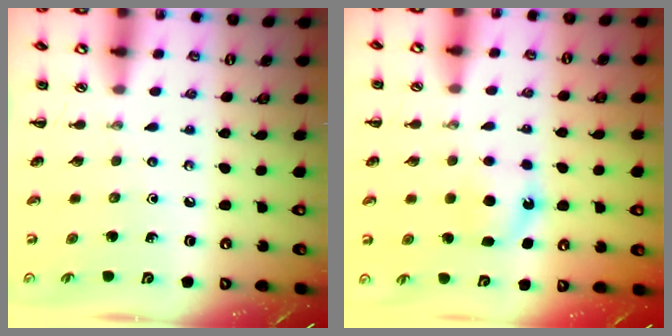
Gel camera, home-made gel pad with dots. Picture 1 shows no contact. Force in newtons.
{"total": 5.8, "press": 5.4, "slide": 1.9}